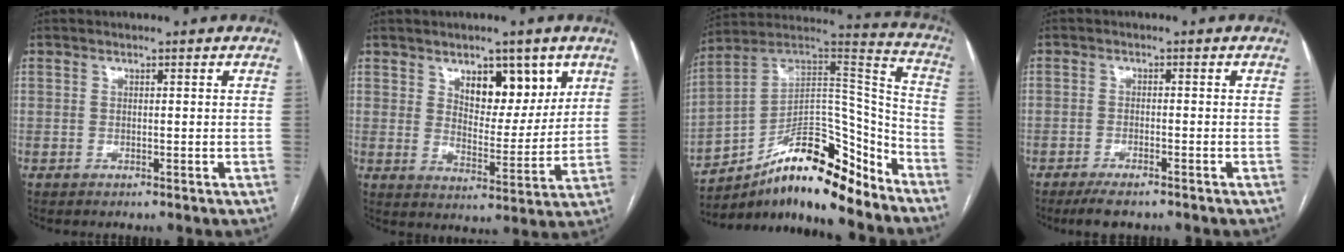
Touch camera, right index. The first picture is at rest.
{"total": 8.9, "force": [4.8, 4.3, 6.2], "torque": [-0.086, -0.002, 0.081]}
{"total": 21.0, "force": [-14.9, 6.2, 13.5], "torque": [-0.214, 0.047, -0.249]}
{"total": 4.1, "force": [-3.2, 0.8, 2.4], "torque": [-0.040, -0.006, -0.052]}